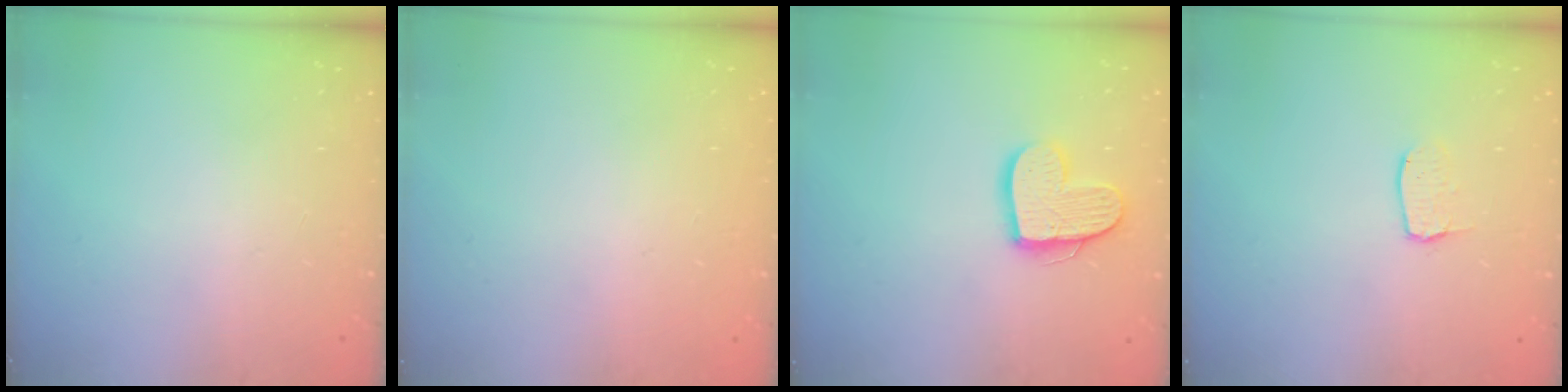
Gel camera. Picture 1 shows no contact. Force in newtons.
{"total": 0.0}
{"total": 13.4, "press": 13.4, "slide": 0.8}
{"total": 4.5, "press": 4.4, "slide": 0.3}